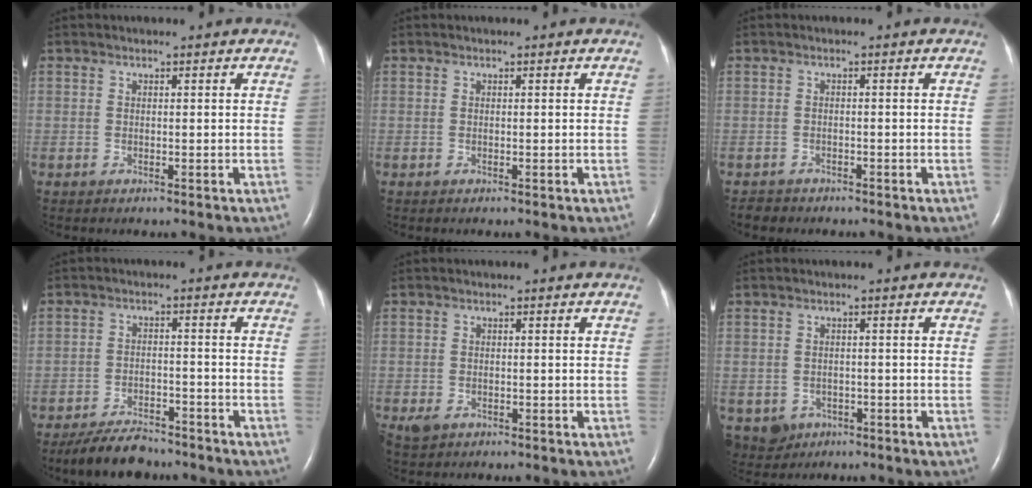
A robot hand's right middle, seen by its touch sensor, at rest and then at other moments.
{"total": 0.0}
{"total": 1.6, "force": [-1.4, 0.8, -0.1], "torque": [-0.008, -0.001, -0.023]}
{"total": 7.1, "force": [-6.3, 2.0, 2.5], "torque": [-0.049, -0.014, -0.109]}
{"total": 2.1, "force": [-1.2, 1.4, 1.0], "torque": [-0.024, -0.001, -0.013]}
{"total": 4.3, "force": [-2.2, 3.6, 1.0], "torque": [-0.020, 0.002, -0.027]}